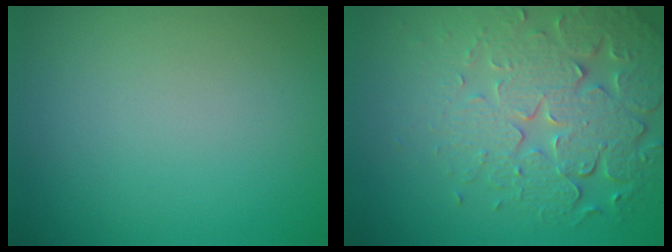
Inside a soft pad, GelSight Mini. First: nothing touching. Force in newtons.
{"total": 7.4, "press": 5.4, "slide": 5.1}